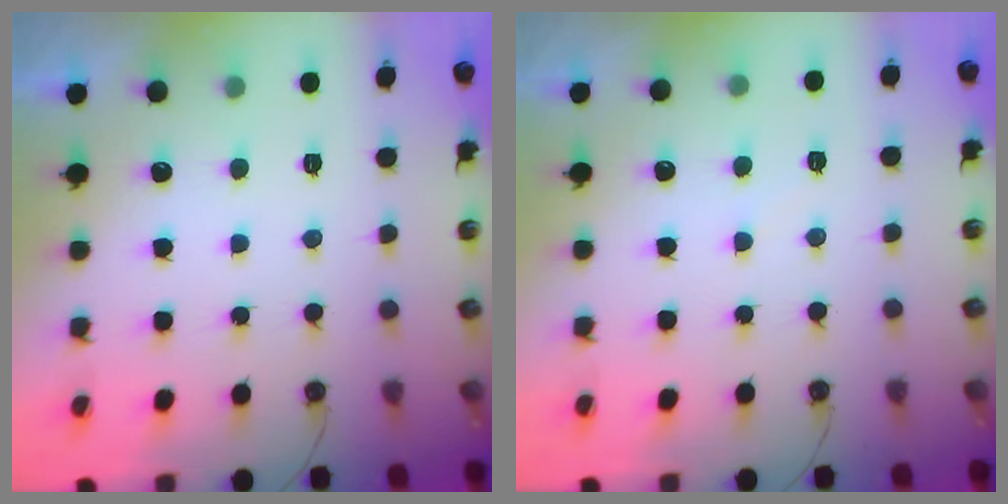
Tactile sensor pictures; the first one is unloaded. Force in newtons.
{"total": 2.1, "press": 2.1, "slide": 0.3}